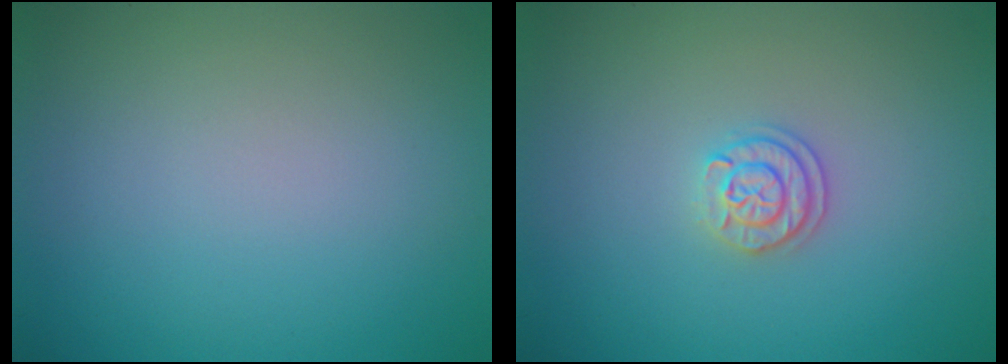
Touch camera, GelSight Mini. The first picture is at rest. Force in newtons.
{"total": 2.0, "press": 1.9, "slide": 0.8}